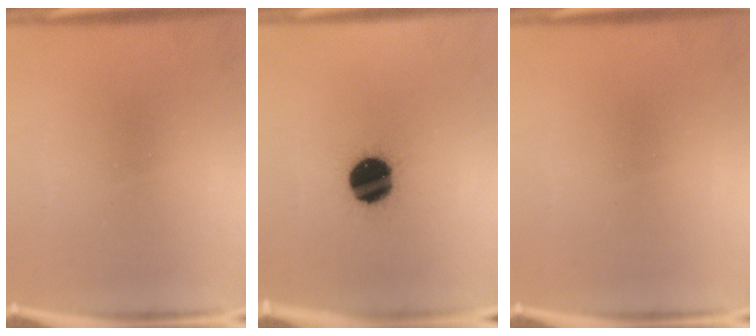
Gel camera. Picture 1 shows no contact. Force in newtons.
{"total": 14.9}
{"total": 0.0}